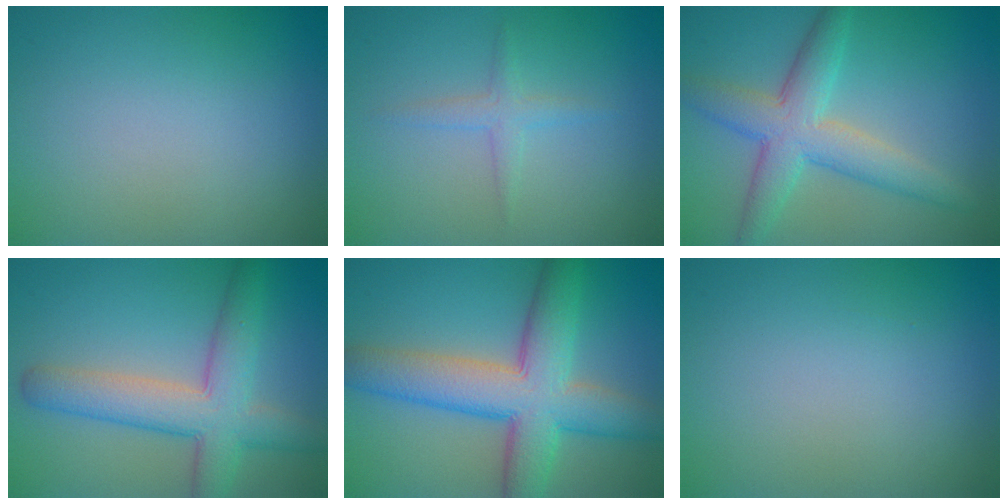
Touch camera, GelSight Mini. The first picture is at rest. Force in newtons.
{"total": 1.5, "press": 1.5, "slide": 0.0}
{"total": 5.7, "press": 5.7, "slide": 0.4}
{"total": 6.6, "press": 6.6, "slide": 0.3}
{"total": 9.2, "press": 9.2, "slide": 0.3}
{"total": 0.0}